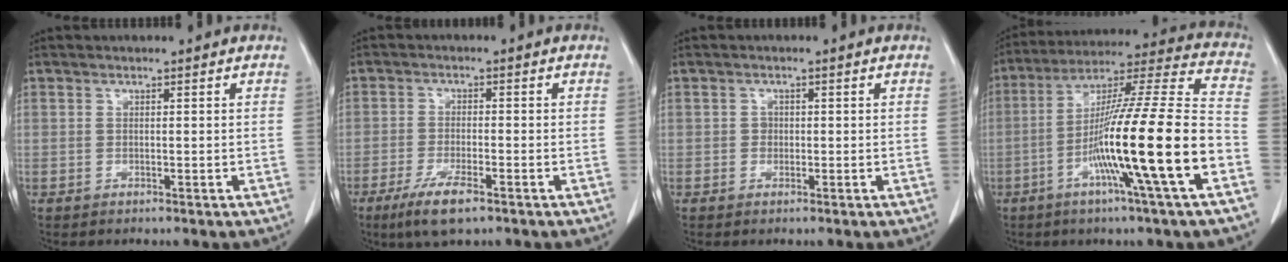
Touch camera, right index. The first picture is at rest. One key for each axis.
{"total": 6.3, "fx": -3.9, "fy": 1.2, "fz": 4.7, "tx": -0.098, "ty": -0.012, "tz": -0.067}
{"total": 1.1, "fx": -0.1, "fy": 1.0, "fz": 0.4, "tx": -0.003, "ty": 0.003, "tz": -0.001}
{"total": 21.4, "fx": -7.2, "fy": -0.7, "fz": 20.1, "tx": -0.339, "ty": -0.014, "tz": -0.135}